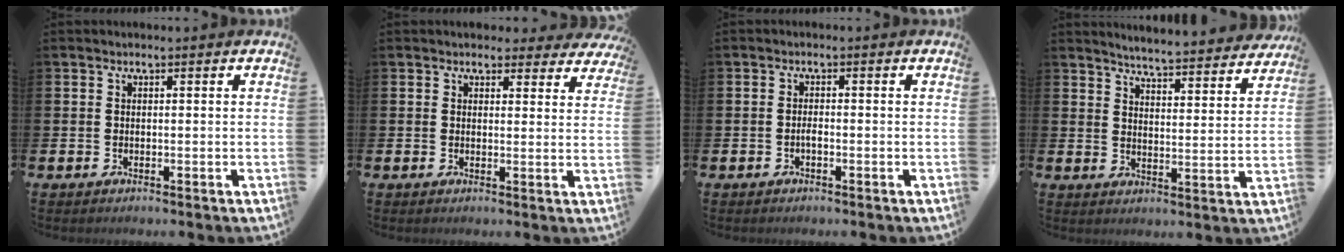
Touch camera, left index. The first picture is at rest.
{"total": 3.0, "force": [2.7, 1.2, 0.1], "torque": [0.007, -0.016, 0.045]}
{"total": 1.0, "force": [-0.5, 0.3, 0.8], "torque": [-0.015, -0.002, -0.010]}
{"total": 5.2, "force": [5.2, 0.0, 0.6], "torque": [-0.023, -0.047, 0.086]}